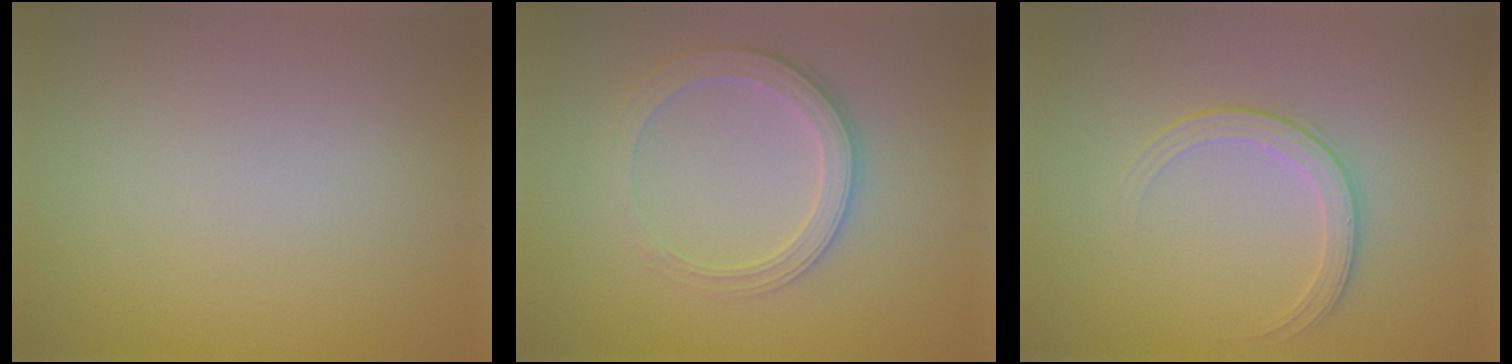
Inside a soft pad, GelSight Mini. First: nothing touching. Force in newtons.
{"total": 2.8, "press": 2.6, "slide": 0.8}
{"total": 2.1, "press": 1.5, "slide": 1.5}